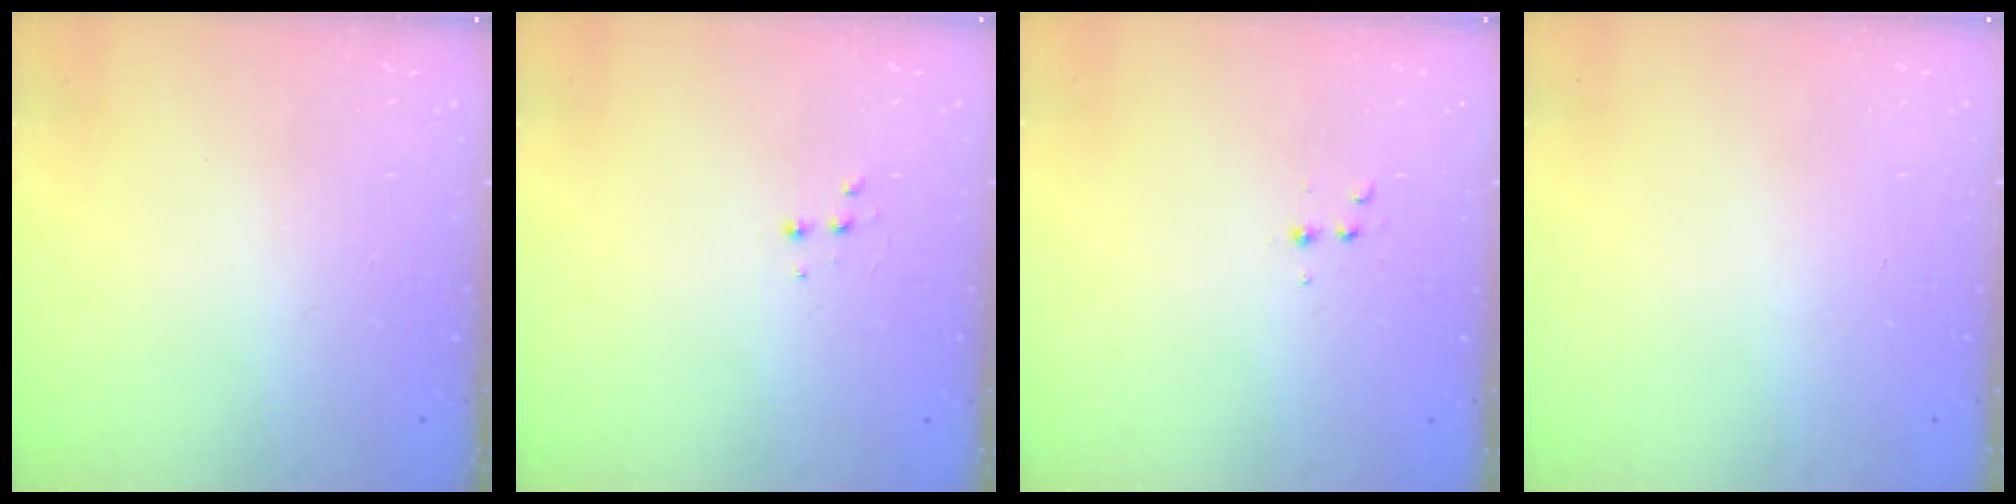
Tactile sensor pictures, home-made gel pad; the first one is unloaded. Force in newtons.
{"total": 1.9, "press": 1.9, "slide": 0.2}
{"total": 2.9, "press": 2.7, "slide": 1.1}
{"total": 0.0}